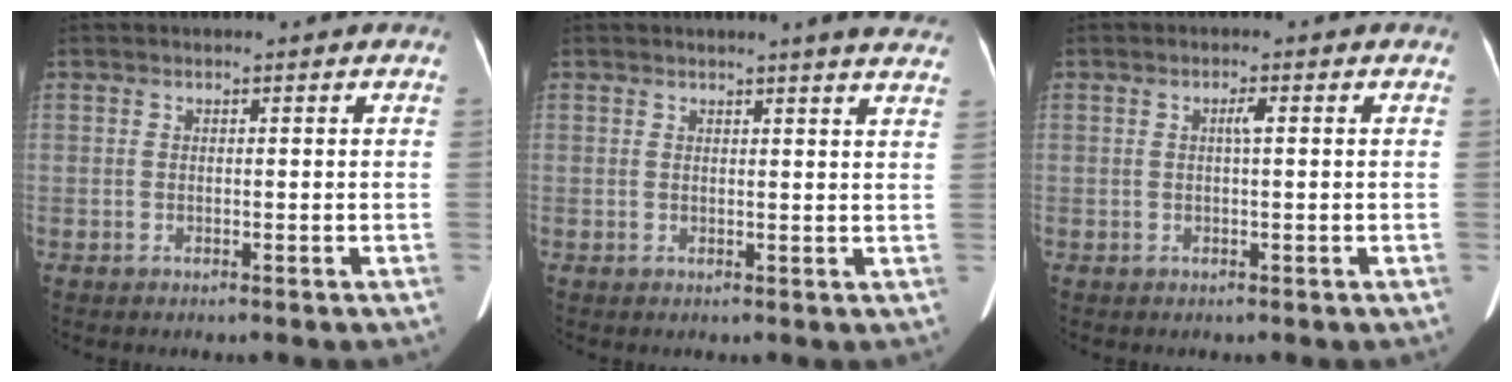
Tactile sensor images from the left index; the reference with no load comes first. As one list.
[{"total": 7.6, "force": [6.9, -0.1, 3.2], "torque": [-0.031, -0.009, 0.054]}, {"total": 1.3, "force": [0.2, 0.1, 1.3], "torque": [-0.028, 0.000, 0.004]}]